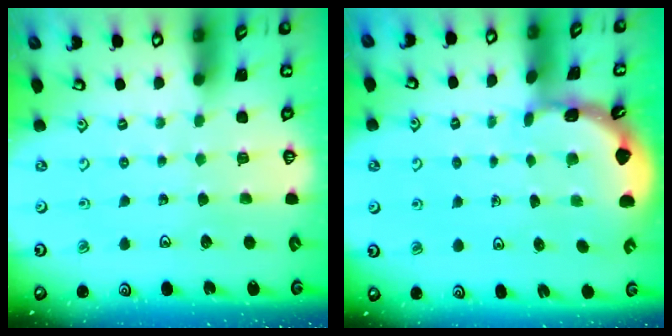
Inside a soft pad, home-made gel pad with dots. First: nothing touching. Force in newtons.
{"total": 1.8, "press": 1.8, "slide": 0.2}